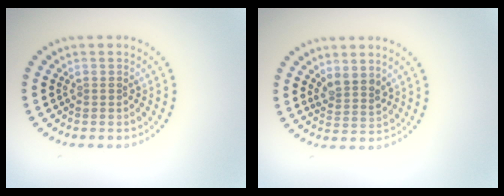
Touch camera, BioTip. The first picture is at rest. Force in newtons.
{"total": 2.3, "press": 1.8, "slide": 1.4}